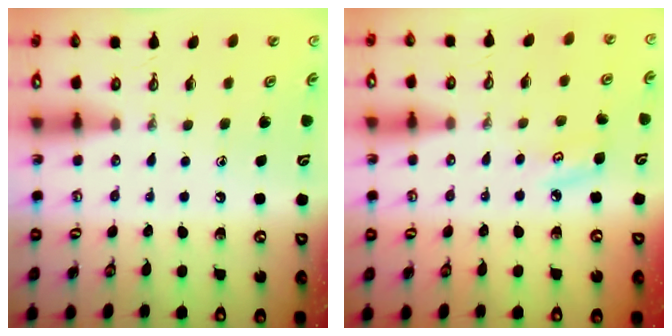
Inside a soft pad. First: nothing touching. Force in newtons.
{"total": 5.3, "press": 5.3, "slide": 0.6}